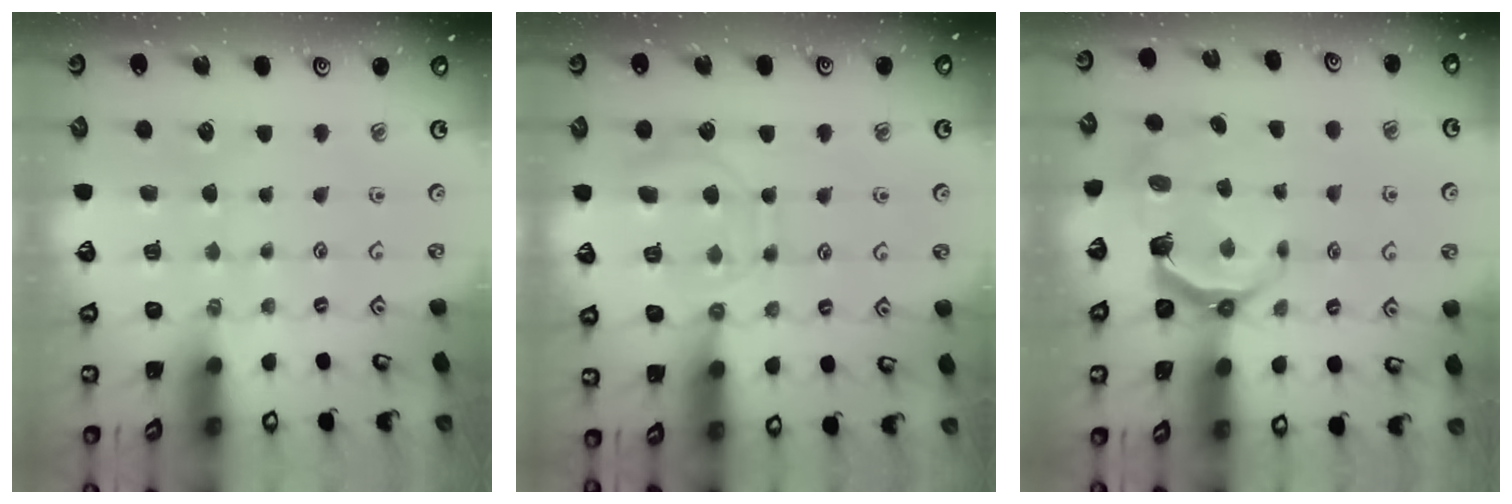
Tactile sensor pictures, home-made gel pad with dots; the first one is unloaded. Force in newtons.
{"total": 11.7, "press": 11.6, "slide": 1.2}
{"total": 5.5, "press": 3.9, "slide": 3.8}